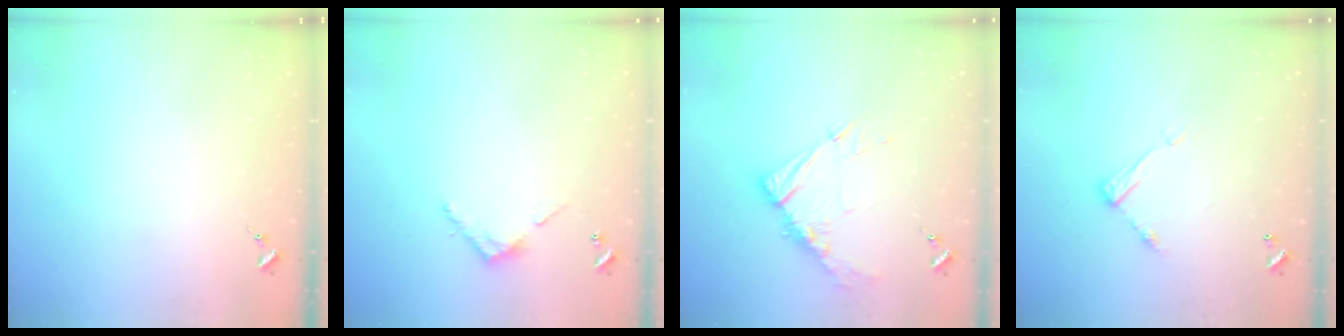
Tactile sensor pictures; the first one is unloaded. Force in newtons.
{"total": 3.9, "press": 3.9, "slide": 0.3}
{"total": 11.3, "press": 11.2, "slide": 1.1}
{"total": 7.9, "press": 7.9, "slide": 0.3}